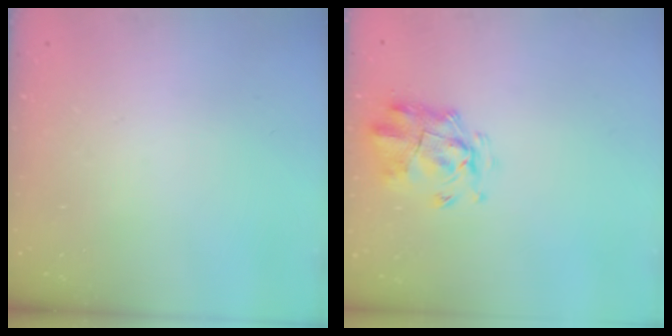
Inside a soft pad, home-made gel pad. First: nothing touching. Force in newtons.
{"total": 3.4, "press": 3.1, "slide": 1.5}